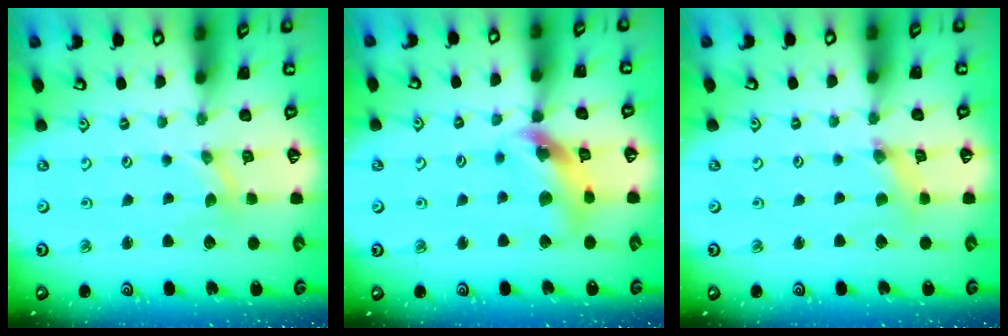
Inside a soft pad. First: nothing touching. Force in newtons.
{"total": 12.3, "press": 12.2, "slide": 1.6}
{"total": 1.8, "press": 1.8, "slide": 0.2}